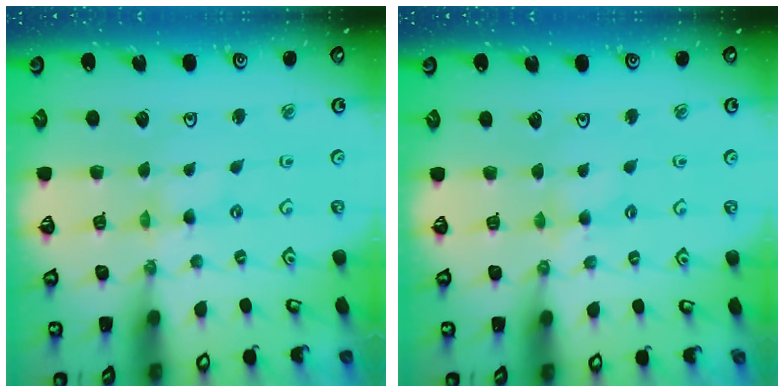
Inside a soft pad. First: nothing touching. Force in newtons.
{"total": 2.4, "press": 2.4, "slide": 0.4}